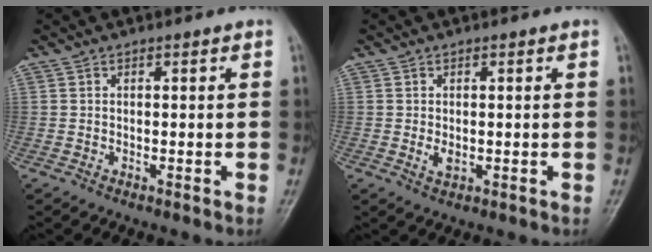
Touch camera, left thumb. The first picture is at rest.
{"total": 2.2, "force": [-0.1, 1.3, 1.7], "torque": [-0.028, -0.006, 0.001]}